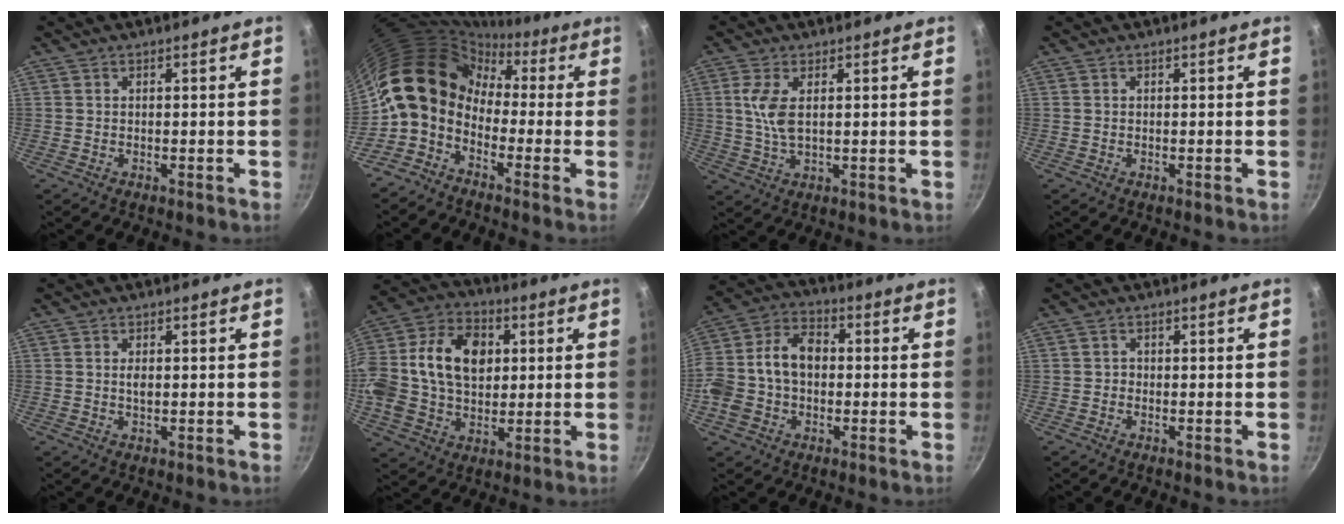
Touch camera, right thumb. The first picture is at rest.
{"total": 13.5, "force": [-1.0, 10.7, 8.2], "torque": [-0.119, 0.046, -0.044]}
{"total": 6.0, "force": [1.3, 2.7, 5.1], "torque": [-0.109, 0.000, 0.030]}
{"total": 0.0}
{"total": 1.6, "force": [0.2, 0.9, 1.3], "torque": [-0.021, 0.001, 0.002]}
{"total": 22.5, "force": [3.1, 16.2, 15.3], "torque": [-0.274, 0.030, 0.045]}
{"total": 14.3, "force": [-0.6, 10.4, 9.9], "torque": [-0.171, 0.040, -0.026]}
{"total": 0.7, "force": [-0.3, 0.6, 0.1], "torque": [0.000, 0.002, -0.007]}